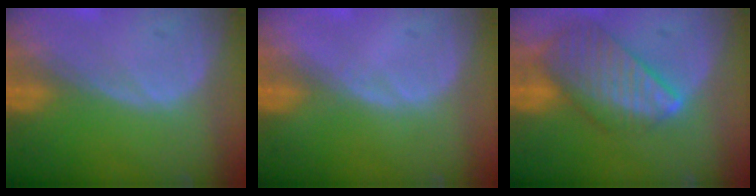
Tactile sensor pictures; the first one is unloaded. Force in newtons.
{"total": 0.7, "press": 0.5, "slide": 0.4}
{"total": 9.5, "press": 8.3, "slide": 4.6}